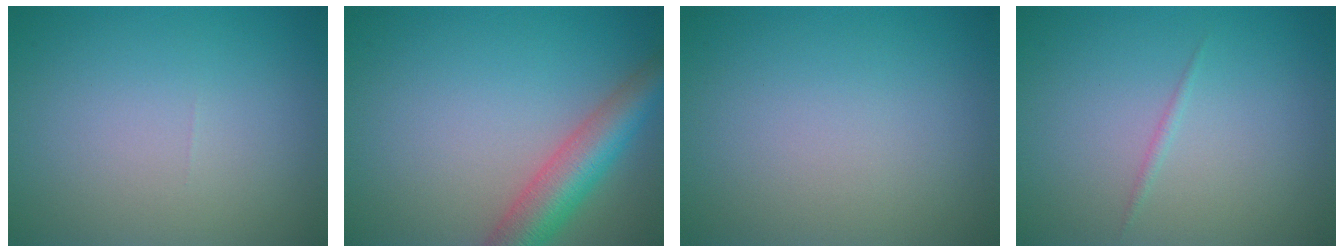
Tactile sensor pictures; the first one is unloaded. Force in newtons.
{"total": 5.7, "press": 5.7, "slide": 0.2}
{"total": 0.0}
{"total": 0.5, "press": 0.5, "slide": 0.0}